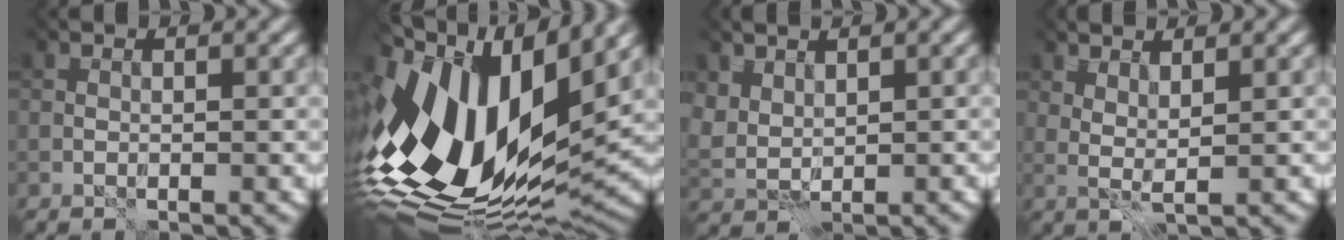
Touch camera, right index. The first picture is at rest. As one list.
[{"total": 16.3, "force": [0.9, 8.7, 13.7], "torque": [-0.285, -0.001, 0.014]}, {"total": 2.6, "force": [2.1, 1.4, 0.6], "torque": [-0.022, 0.000, 0.042]}, {"total": 1.7, "force": [1.5, -0.2, 0.8], "torque": [-0.021, -0.003, 0.029]}]